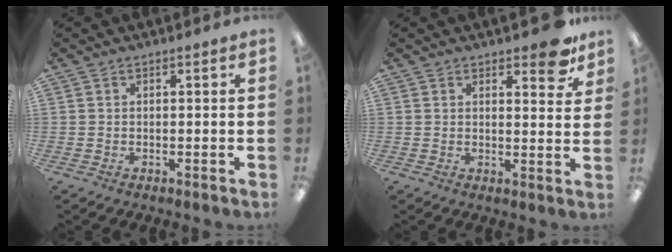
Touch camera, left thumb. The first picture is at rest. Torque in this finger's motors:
{"motor_torque": [0.18, -0.07, 0.35, -0.34, 0.05]}